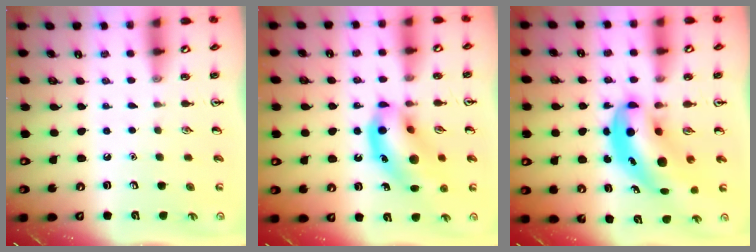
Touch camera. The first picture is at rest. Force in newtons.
{"total": 14.8, "press": 14.6, "slide": 2.6}
{"total": 8.1, "press": 7.8, "slide": 2.0}